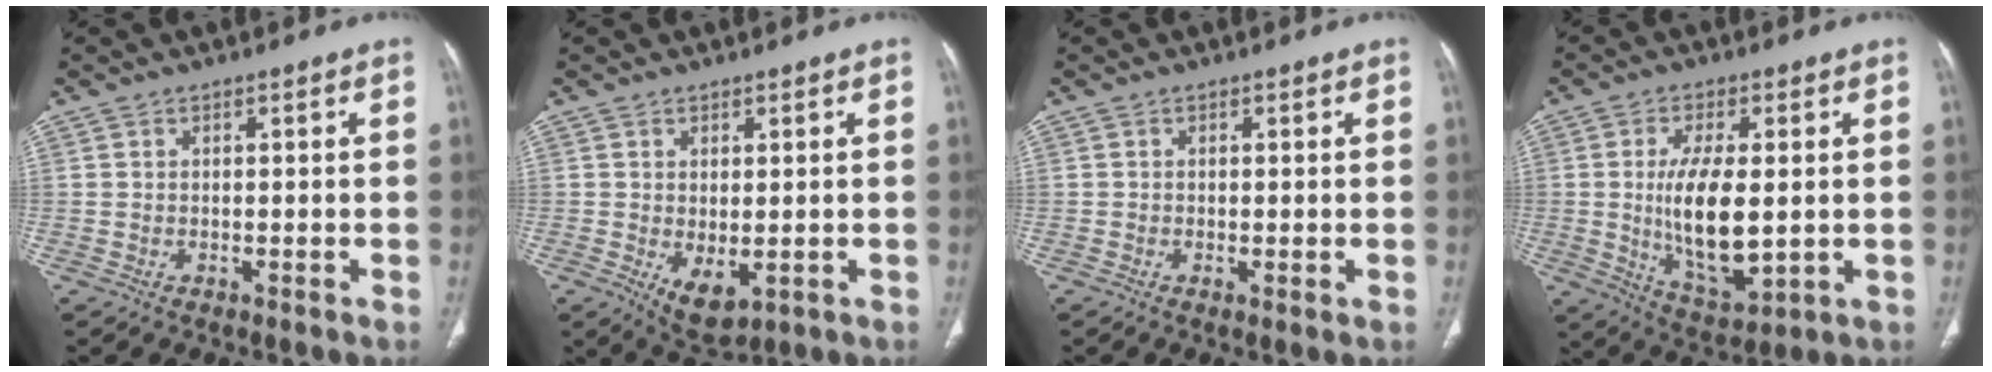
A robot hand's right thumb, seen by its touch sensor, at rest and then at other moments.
{"total": 5.4, "force": [-1.1, 2.8, 4.5], "torque": [-0.068, -0.012, 0.001]}
{"total": 0.9, "force": [-0.2, 0.1, 0.9], "torque": [-0.023, -0.005, -0.004]}
{"total": 13.5, "force": [-0.1, 5.8, 12.2], "torque": [-0.213, -0.022, 0.010]}